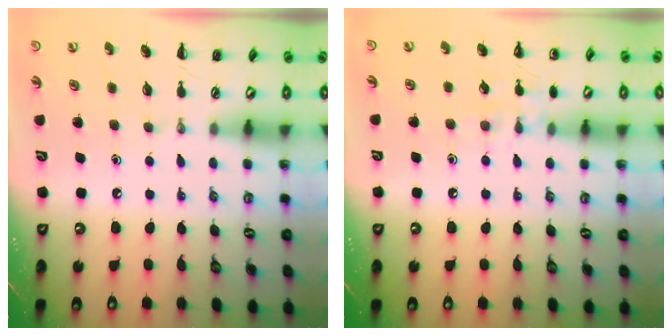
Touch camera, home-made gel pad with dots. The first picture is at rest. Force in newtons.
{"total": 6.9, "press": 6.7, "slide": 1.7}